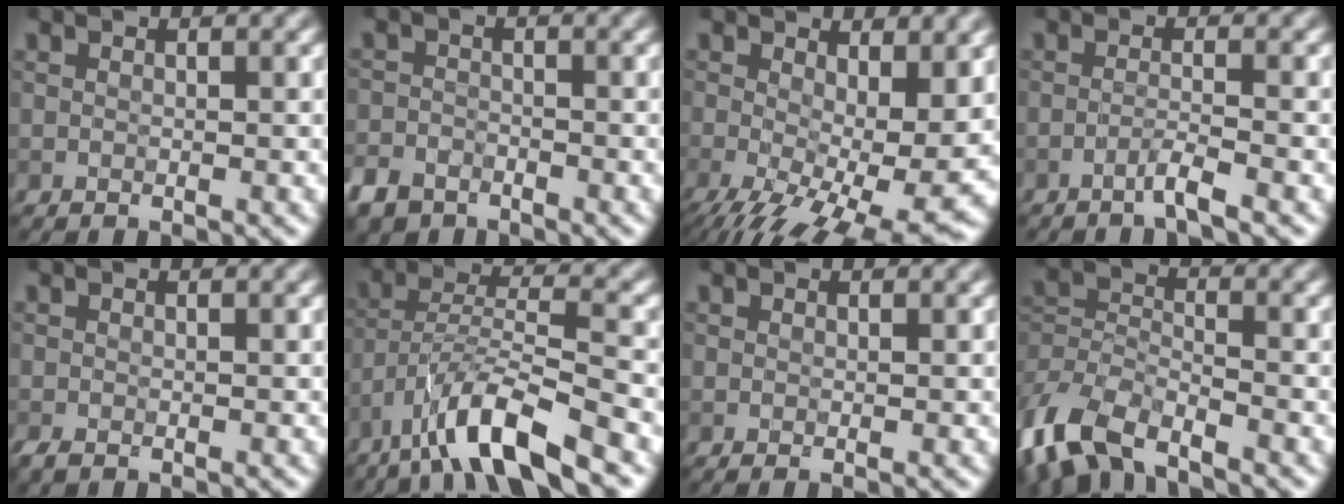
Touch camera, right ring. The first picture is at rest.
{"total": 2.7, "force": [-2.1, 1.6, 0.5], "torque": [-0.009, -0.003, -0.048]}
{"total": 12.4, "force": [-1.9, 5.7, 10.8], "torque": [-0.190, -0.035, -0.013]}
{"total": 1.7, "force": [-1.0, 0.1, 1.4], "torque": [-0.018, 0.006, -0.028]}
{"total": 0.5, "force": [-0.4, 0.3, 0.3], "torque": [-0.007, -0.002, -0.006]}
{"total": 8.3, "force": [-5.7, 1.5, 5.9], "torque": [-0.100, 0.006, -0.103]}
{"total": 0.0}
{"total": 6.4, "force": [-4.6, 2.9, 3.4], "torque": [-0.074, -0.009, -0.100]}